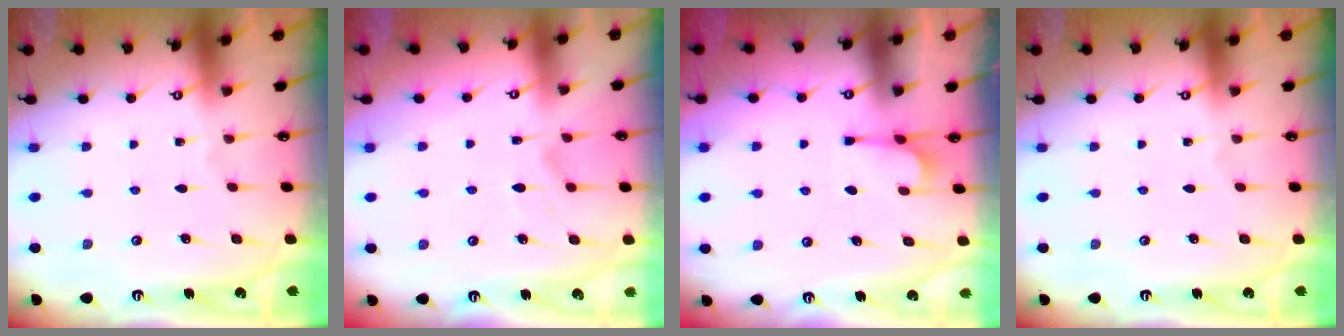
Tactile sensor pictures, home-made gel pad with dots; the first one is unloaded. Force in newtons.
{"total": 1.6, "press": 1.0, "slide": 1.2}
{"total": 1.1, "press": 0.2, "slide": 1.1}
{"total": 0.0}